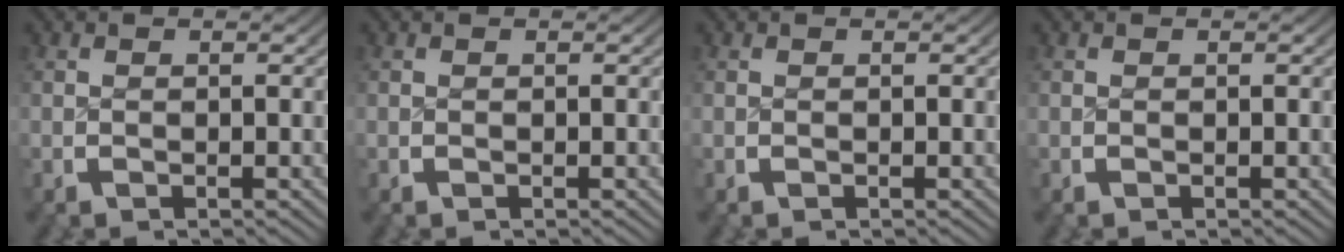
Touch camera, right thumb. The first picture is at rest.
{"total": 0.0}
{"total": 0.0}
{"total": 0.0}